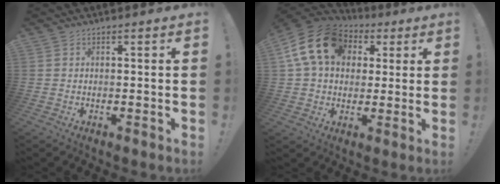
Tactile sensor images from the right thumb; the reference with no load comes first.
{"total": 18.2, "force": [5.6, 13.5, 10.9], "torque": [-0.175, -0.003, 0.104]}